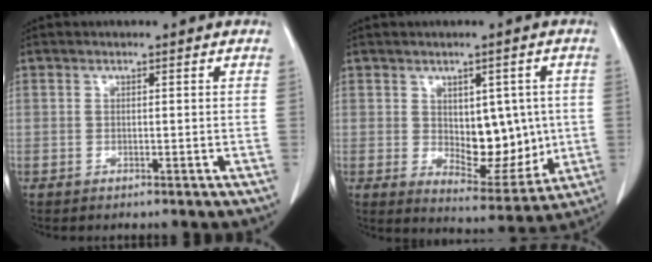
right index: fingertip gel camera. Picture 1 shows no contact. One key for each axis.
{"total": 9.9, "fx": 0.4, "fy": 5.4, "fz": 8.3, "tx": -0.106, "ty": -0.003, "tz": 0.026}